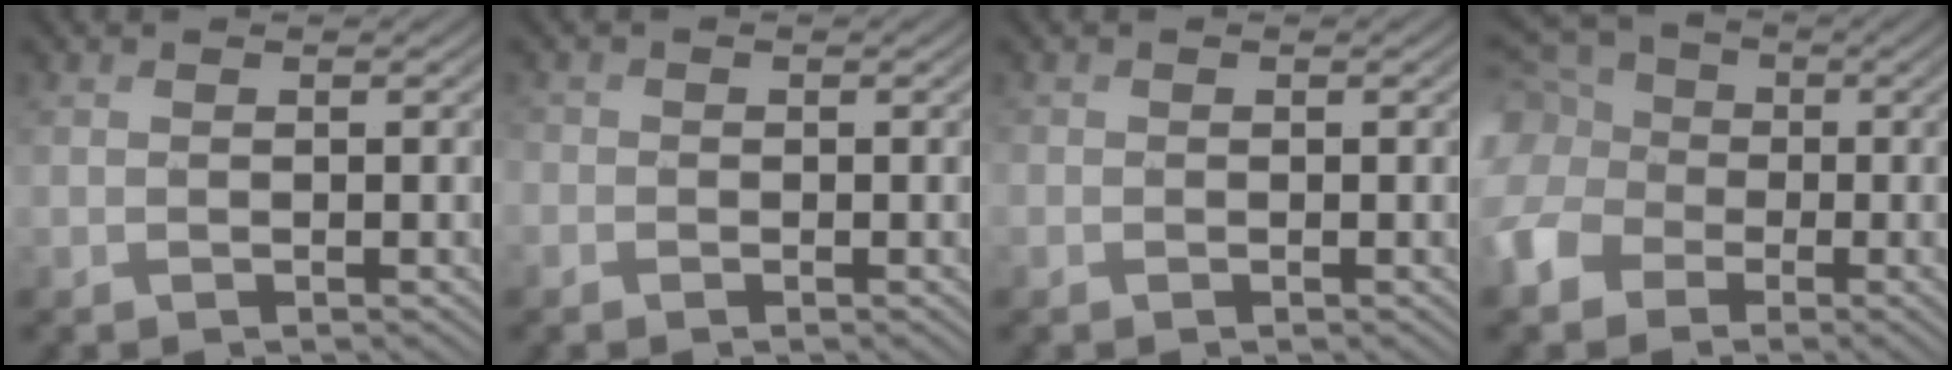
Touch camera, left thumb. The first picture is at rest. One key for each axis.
{"total": 1.3, "fx": -0.6, "fy": 1.2, "fz": 0.1, "tx": 0.000, "ty": -0.005, "tz": -0.017}
{"total": 0.6, "fx": -0.3, "fy": 0.6, "fz": 0.0, "tx": 0.002, "ty": -0.006, "tz": -0.008}
{"total": 12.1, "fx": -1.4, "fy": 10.4, "fz": 6.2, "tx": -0.210, "ty": -0.009, "tz": -0.041}